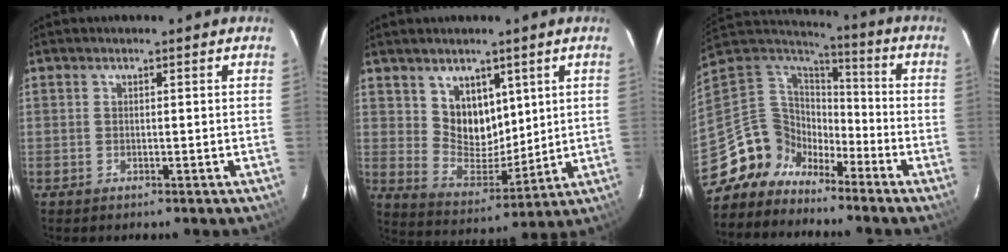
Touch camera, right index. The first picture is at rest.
{"total": 9.5, "force": [4.7, 7.0, 4.4], "torque": [-0.072, -0.001, 0.102]}
{"total": 12.0, "force": [-9.7, 7.0, 1.3], "torque": [-0.053, 0.042, -0.195]}